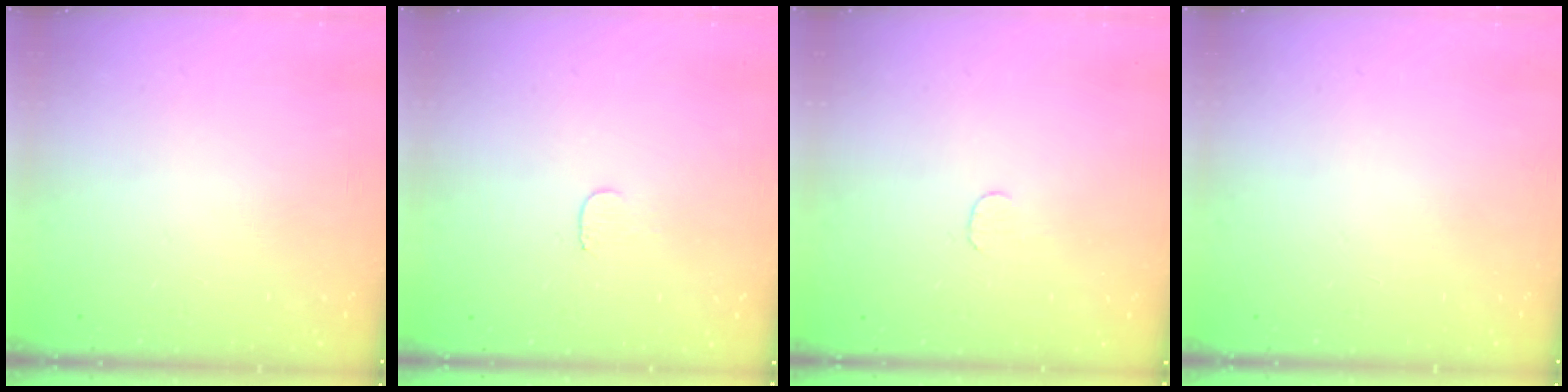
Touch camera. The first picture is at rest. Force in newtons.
{"total": 3.4, "press": 3.4, "slide": 0.2}
{"total": 3.1, "press": 3.1, "slide": 0.3}
{"total": 0.0}